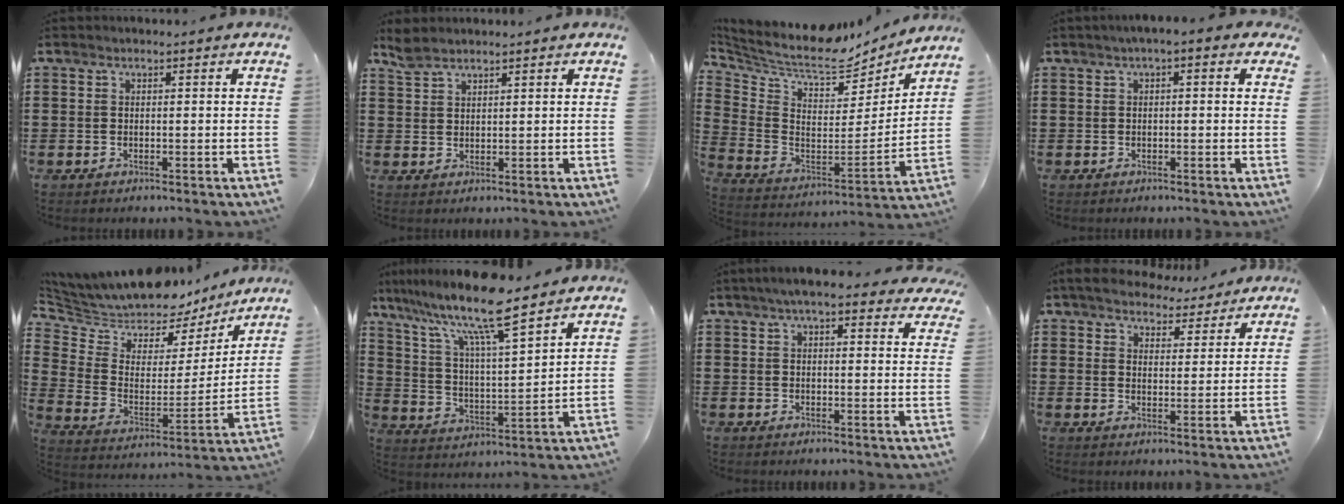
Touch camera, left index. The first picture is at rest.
{"total": 2.6, "force": [2.3, 0.8, 0.9], "torque": [-0.023, 0.002, 0.046]}
{"total": 7.2, "force": [6.2, 2.2, 2.8], "torque": [-0.090, -0.054, 0.103]}
{"total": 1.7, "force": [-0.3, 0.7, 1.5], "torque": [-0.029, 0.005, -0.009]}
{"total": 8.6, "force": [8.4, 1.9, 0.5], "torque": [-0.063, -0.064, 0.144]}
{"total": 12.5, "force": [10.1, 0.9, 7.4], "torque": [-0.173, -0.051, 0.171]}
{"total": 5.8, "force": [4.8, 1.1, 3.0], "torque": [-0.063, -0.004, 0.086]}
{"total": 5.2, "force": [5.0, 1.1, 0.9], "torque": [-0.039, -0.021, 0.091]}